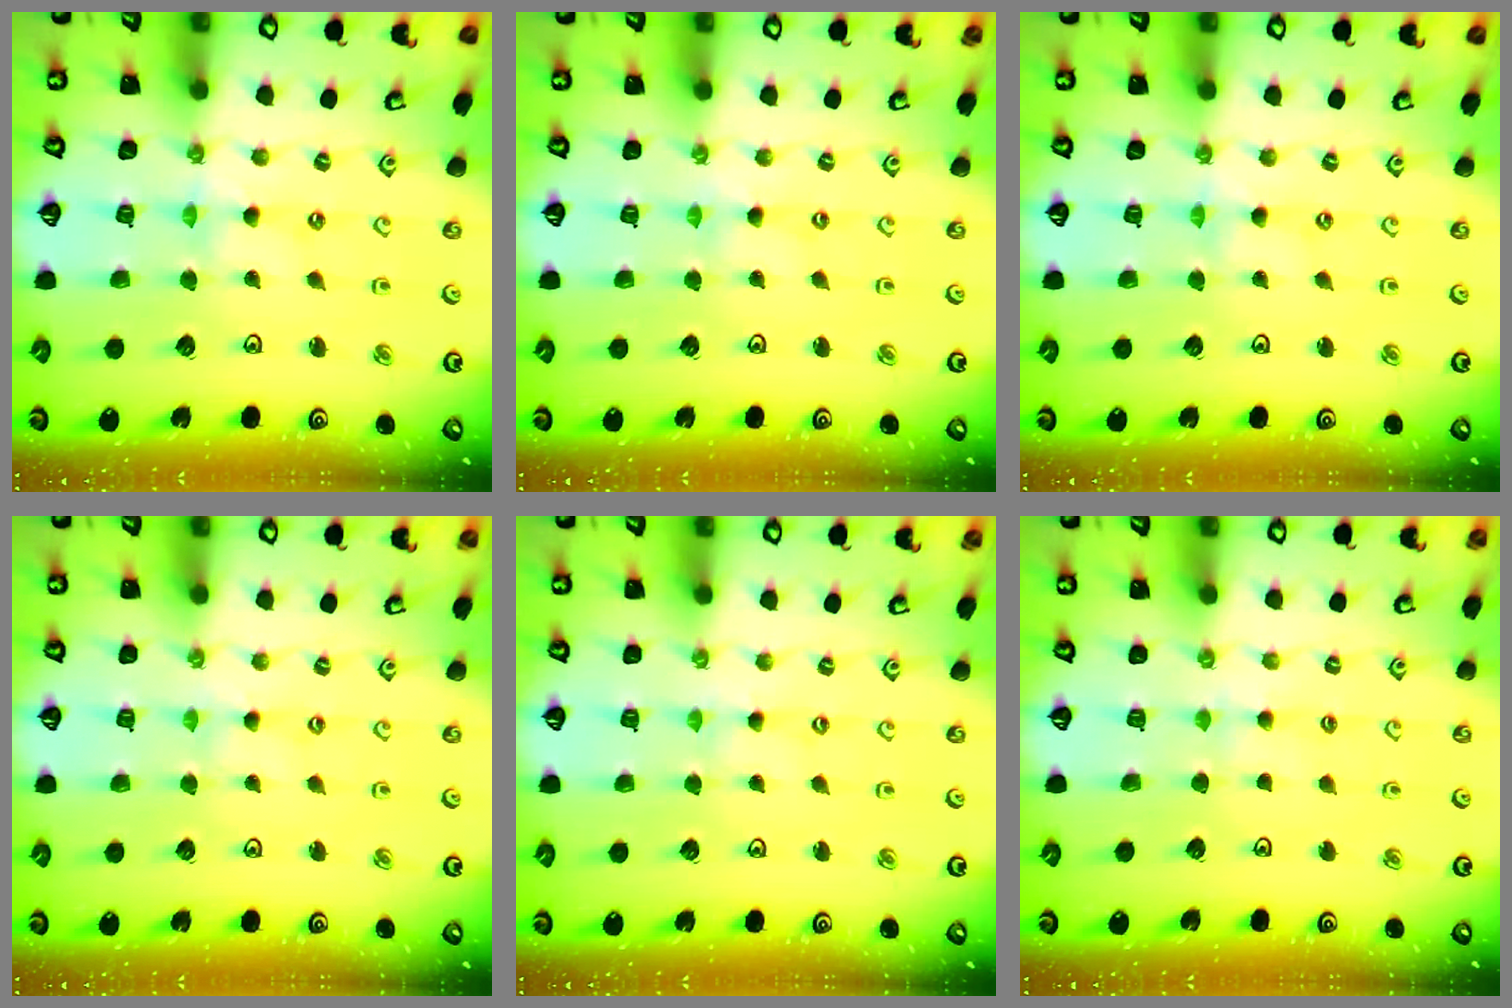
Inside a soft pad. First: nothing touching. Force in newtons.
{"total": 0.0}
{"total": 0.0}
{"total": 0.0}
{"total": 0.0}
{"total": 3.2, "press": 3.2, "slide": 0.5}